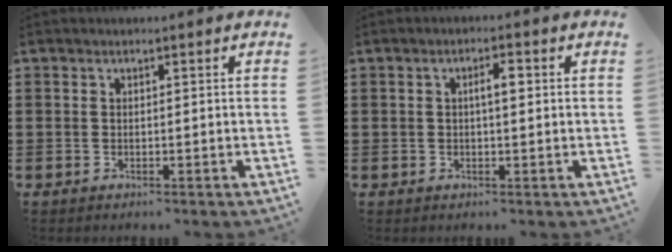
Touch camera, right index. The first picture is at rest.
{"total": 2.6, "force": [0.3, 0.7, 2.4], "torque": [-0.047, 0.004, 0.002]}